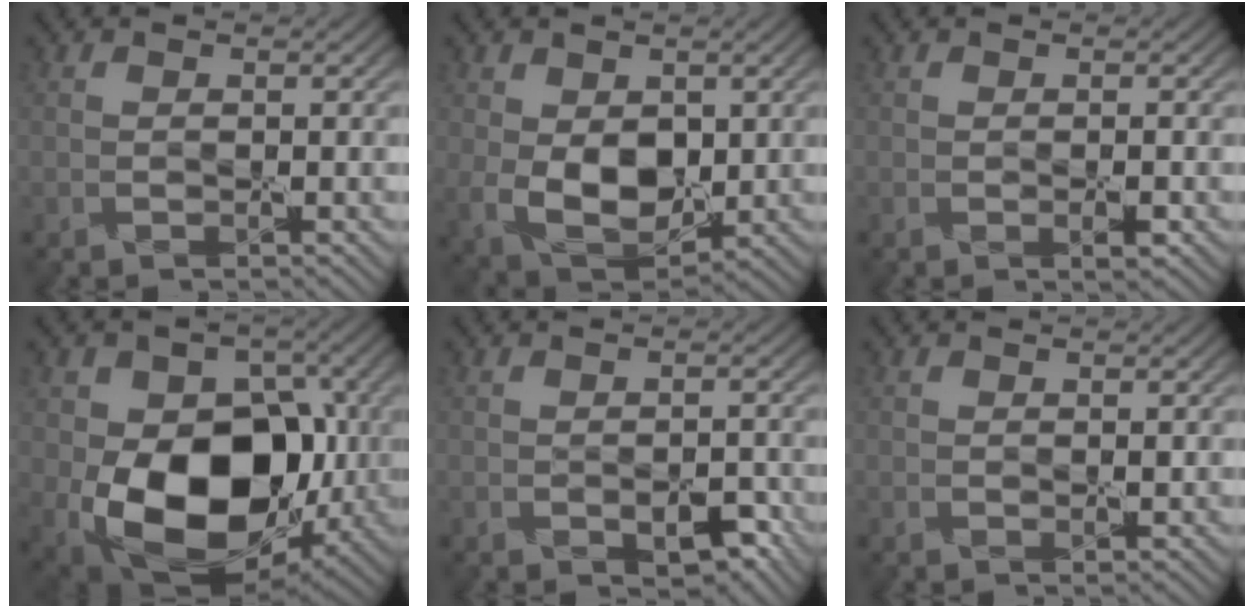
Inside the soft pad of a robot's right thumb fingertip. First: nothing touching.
{"total": 8.5, "force": [0.2, 5.8, 6.2], "torque": [-0.143, -0.016, 0.012]}
{"total": 1.2, "force": [-0.3, 0.3, 1.1], "torque": [-0.018, -0.003, -0.004]}
{"total": 16.3, "force": [-2.4, 11.4, 11.3], "torque": [-0.187, -0.037, -0.040]}
{"total": 3.3, "force": [-1.3, 1.8, 2.4], "torque": [-0.036, -0.009, -0.012]}
{"total": 0.6, "force": [0.3, 0.3, 0.5], "torque": [-0.008, -0.004, 0.006]}